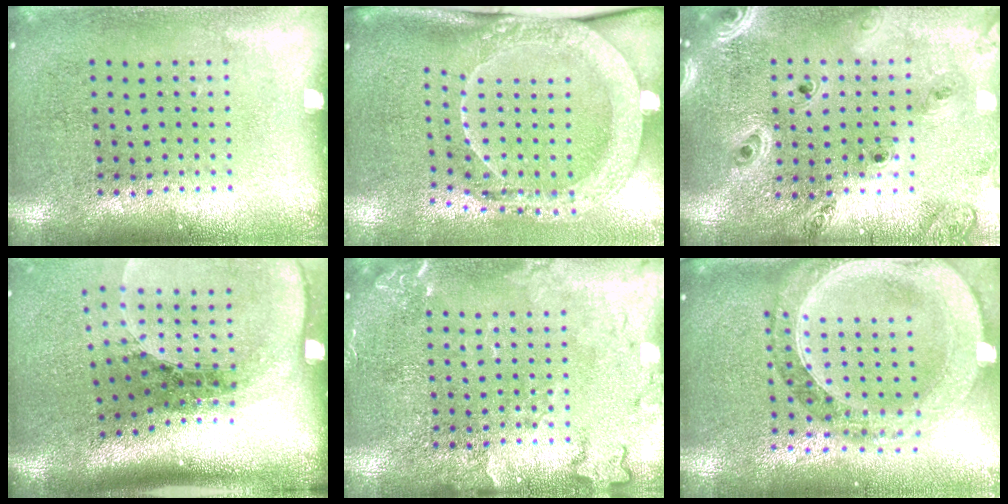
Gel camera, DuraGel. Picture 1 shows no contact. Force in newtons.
{"total": 2.2, "press": 2.1, "slide": 0.7}
{"total": 1.6, "press": 1.6, "slide": 0.3}
{"total": 2.6, "press": 1.8, "slide": 1.8}
{"total": 2.5, "press": 2.5, "slide": 0.4}
{"total": 1.6, "press": 1.5, "slide": 0.6}